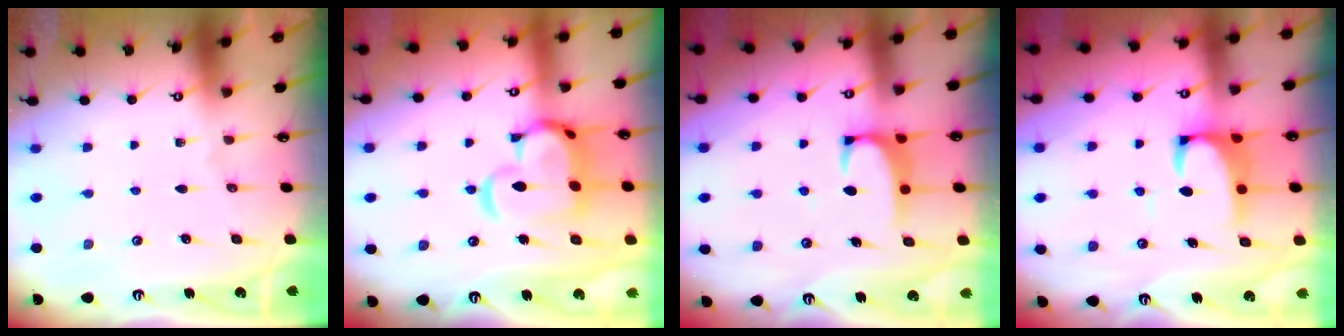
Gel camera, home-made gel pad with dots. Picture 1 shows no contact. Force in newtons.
{"total": 10.6, "press": 10.5, "slide": 1.4}
{"total": 1.9, "press": 1.9, "slide": 0.3}
{"total": 3.0, "press": 2.8, "slide": 1.1}